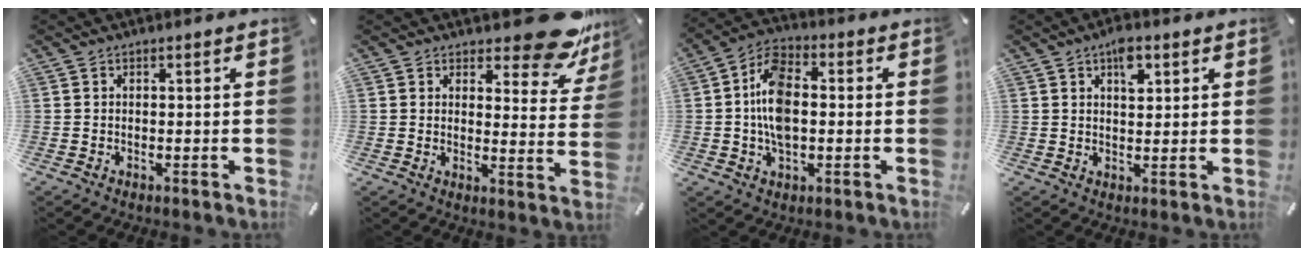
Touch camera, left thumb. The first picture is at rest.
{"total": 13.3, "force": [9.8, 5.4, 7.3], "torque": [-0.082, -0.075, 0.167]}
{"total": 10.6, "force": [-0.3, 6.5, 8.4], "torque": [-0.173, 0.007, -0.006]}
{"total": 5.3, "force": [2.6, 2.8, 3.7], "torque": [-0.048, -0.006, 0.039]}